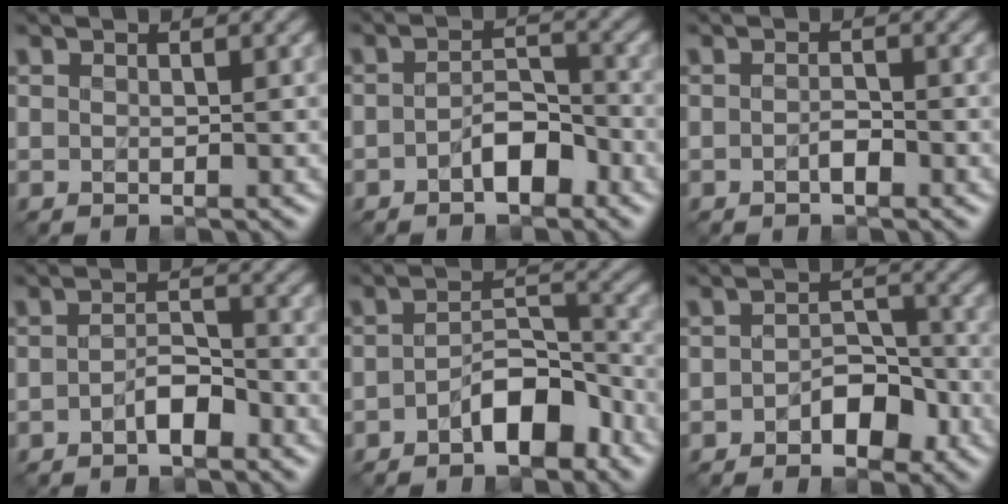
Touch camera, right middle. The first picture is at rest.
{"total": 2.9, "force": [-1.6, 1.4, 2.0], "torque": [-0.030, 0.011, -0.029]}
{"total": 1.0, "force": [-0.5, 0.4, 0.8], "torque": [-0.017, 0.002, -0.011]}
{"total": 2.3, "force": [-1.3, 0.9, 1.6], "torque": [-0.027, 0.008, -0.026]}
{"total": 4.7, "force": [-2.6, 2.1, 3.4], "torque": [-0.051, 0.014, -0.044]}
{"total": 3.4, "force": [-1.6, 2.1, 2.2], "torque": [-0.029, 0.008, -0.025]}